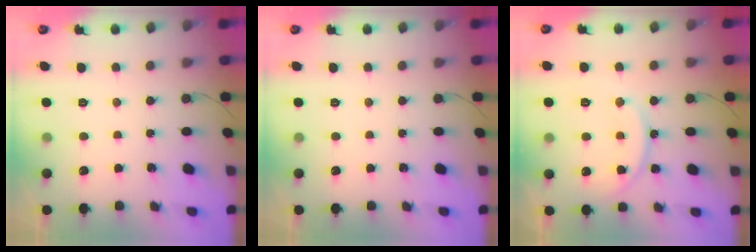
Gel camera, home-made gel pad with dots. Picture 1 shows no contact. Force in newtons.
{"total": 0.0}
{"total": 13.5, "press": 13.4, "slide": 1.1}